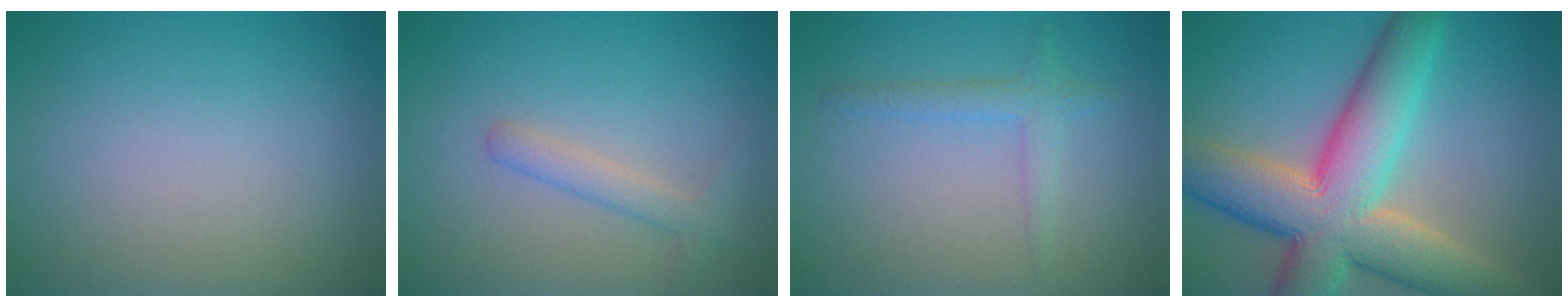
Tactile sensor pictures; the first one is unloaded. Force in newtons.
{"total": 2.0, "press": 2.0, "slide": 0.0}
{"total": 1.7, "press": 1.7, "slide": 0.0}
{"total": 12.1, "press": 12.0, "slide": 0.9}